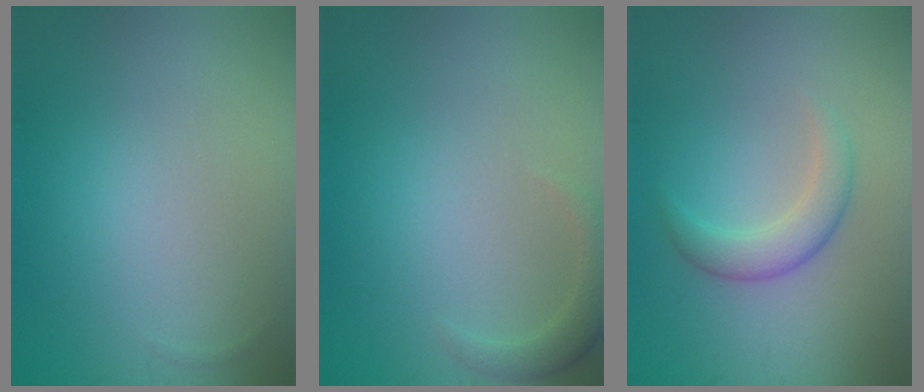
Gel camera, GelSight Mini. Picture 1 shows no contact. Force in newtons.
{"total": 1.8, "press": 1.8, "slide": 0.3}
{"total": 2.5, "press": 2.5, "slide": 0.1}